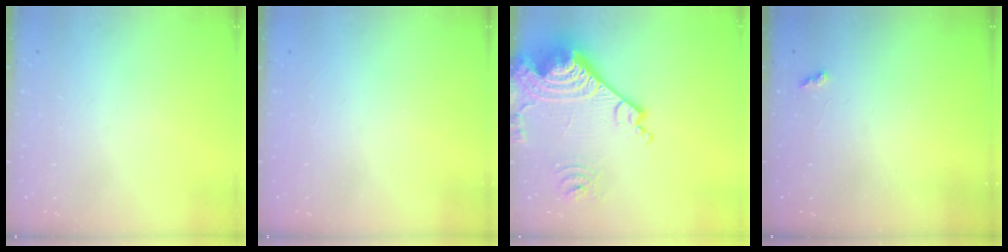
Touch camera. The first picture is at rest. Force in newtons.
{"total": 0.9, "press": 0.9, "slide": 0.2}
{"total": 23.6, "press": 23.4, "slide": 2.8}
{"total": 2.1, "press": 2.1, "slide": 0.5}